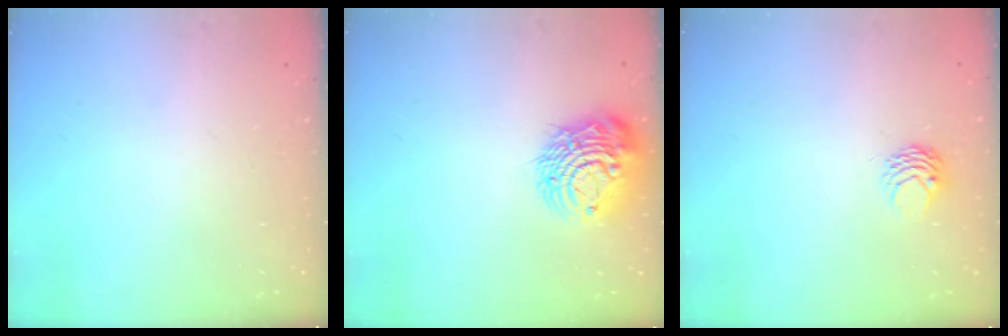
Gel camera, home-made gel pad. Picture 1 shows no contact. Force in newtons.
{"total": 12.1, "press": 12.0, "slide": 1.4}
{"total": 3.5, "press": 3.4, "slide": 0.4}